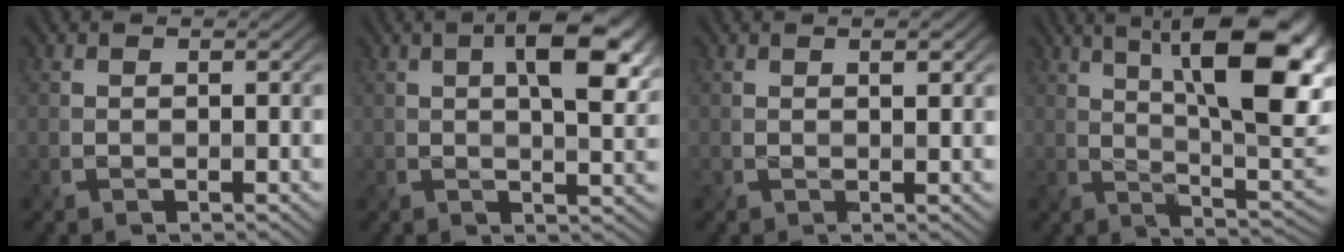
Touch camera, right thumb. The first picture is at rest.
{"total": 8.4, "force": [2.4, 3.1, 7.4], "torque": [-0.116, 0.003, 0.037]}
{"total": 1.6, "force": [0.8, 0.3, 1.3], "torque": [-0.024, 0.000, 0.016]}
{"total": 15.8, "force": [6.3, 4.6, 13.7], "torque": [-0.192, 0.009, 0.097]}